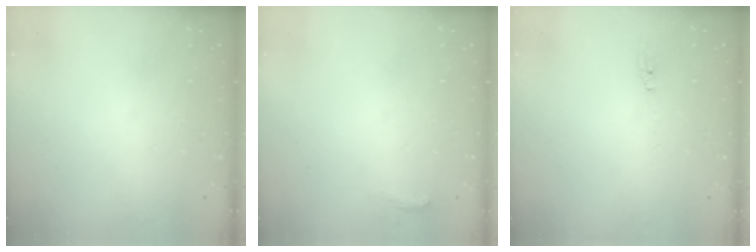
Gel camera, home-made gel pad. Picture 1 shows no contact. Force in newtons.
{"total": 4.1, "press": 3.8, "slide": 1.5}
{"total": 2.9, "press": 2.8, "slide": 0.2}